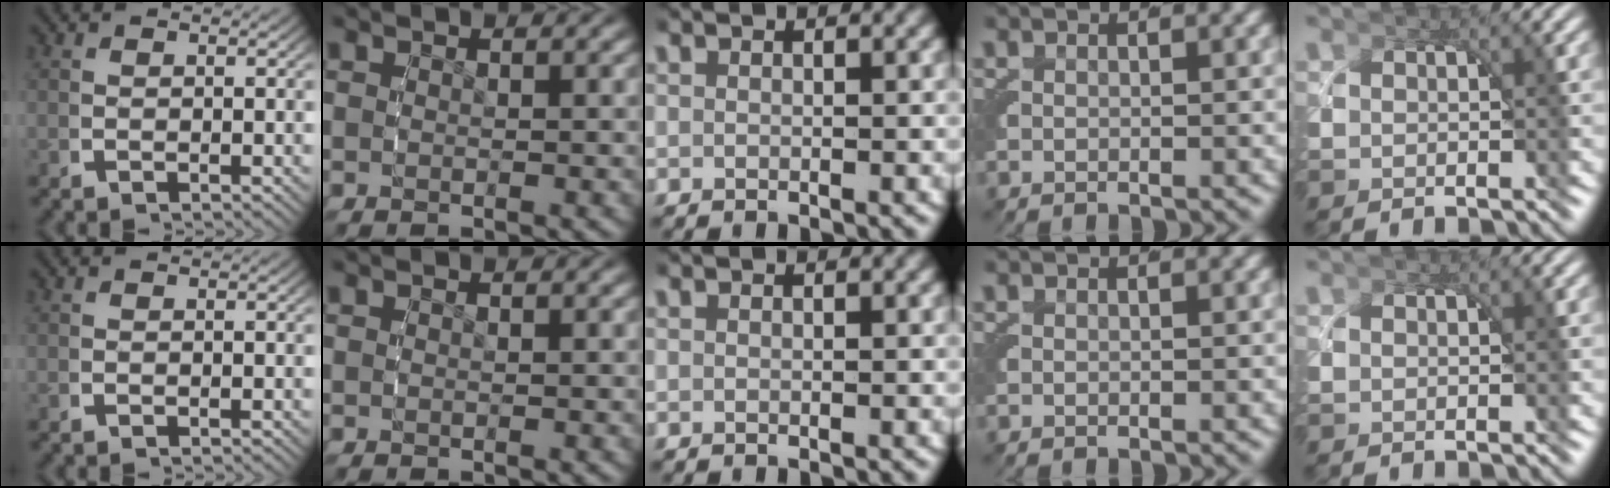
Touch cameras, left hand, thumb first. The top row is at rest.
{}